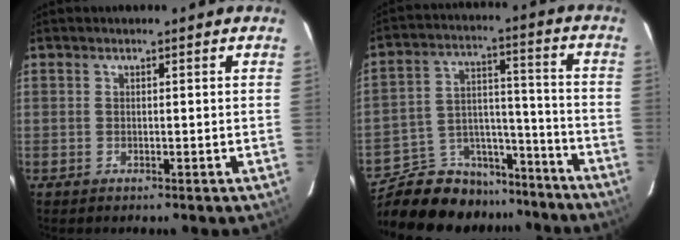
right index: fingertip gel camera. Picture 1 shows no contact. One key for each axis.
{"total": 15.9, "fx": -13.7, "fy": 7.4, "fz": 3.2, "tx": -0.072, "ty": 0.058, "tz": -0.201}